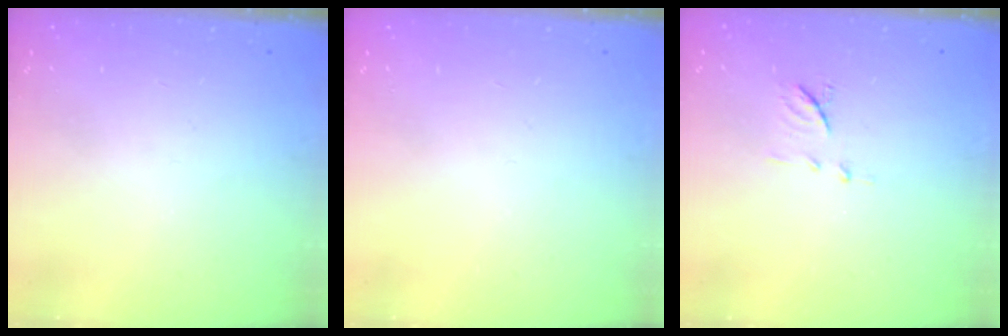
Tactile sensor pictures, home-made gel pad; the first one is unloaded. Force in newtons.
{"total": 0.0}
{"total": 7.0, "press": 7.0, "slide": 0.6}